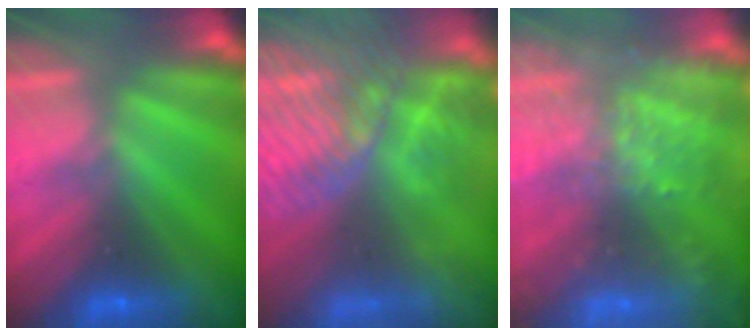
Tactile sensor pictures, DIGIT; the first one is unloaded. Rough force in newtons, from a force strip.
{"total": 9.6}
{"total": 5.9}